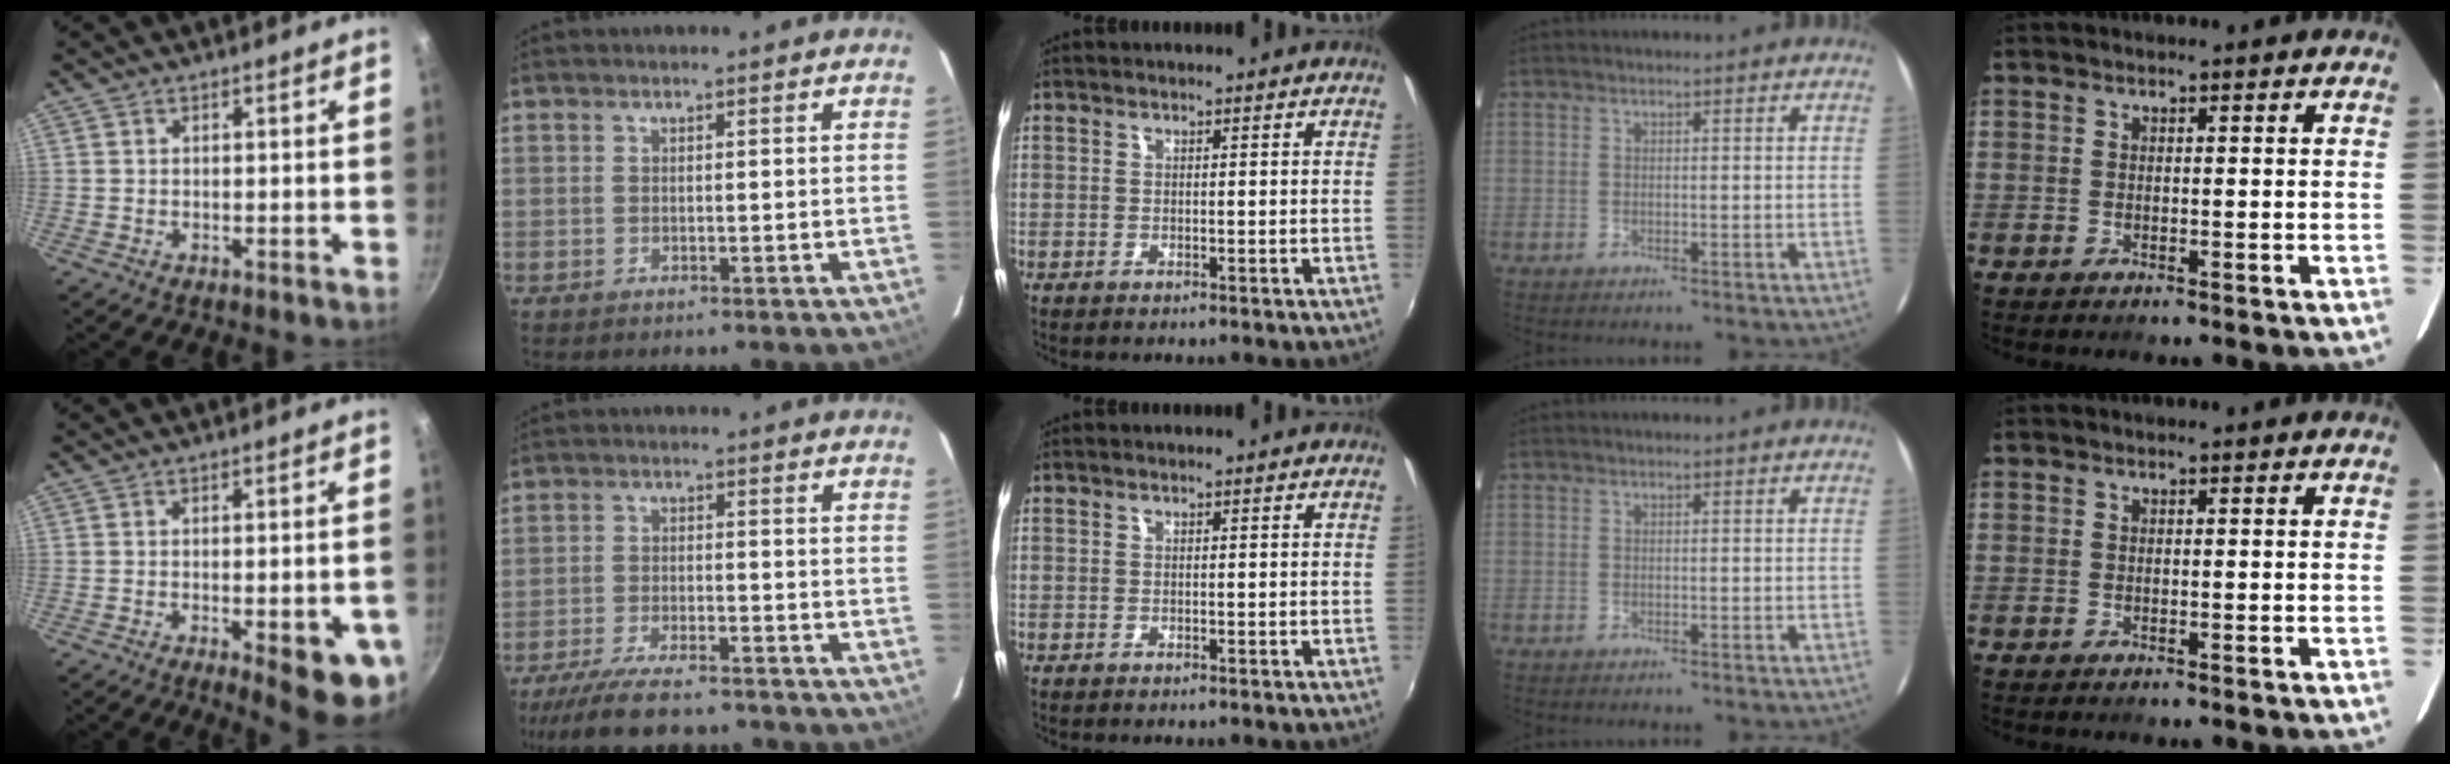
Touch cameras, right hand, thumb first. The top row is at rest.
{"thumb": {"total": 11.3, "force": [-3.9, 3.4, 10.0], "torque": [-0.099, 0.006, -0.046]}, "index": {"total": 14.6, "force": [-12.5, 3.8, 6.6], "torque": [-0.144, -0.023, -0.197]}}